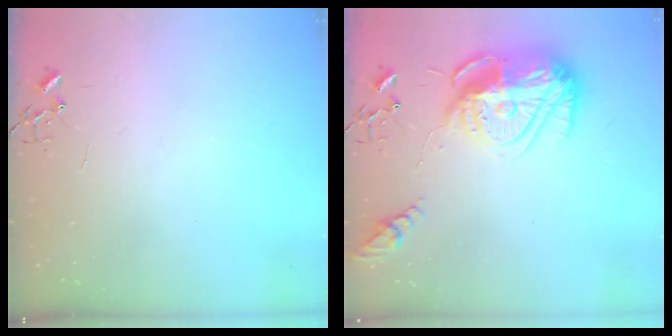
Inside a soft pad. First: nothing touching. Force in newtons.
{"total": 18.9, "press": 18.9, "slide": 1.6}